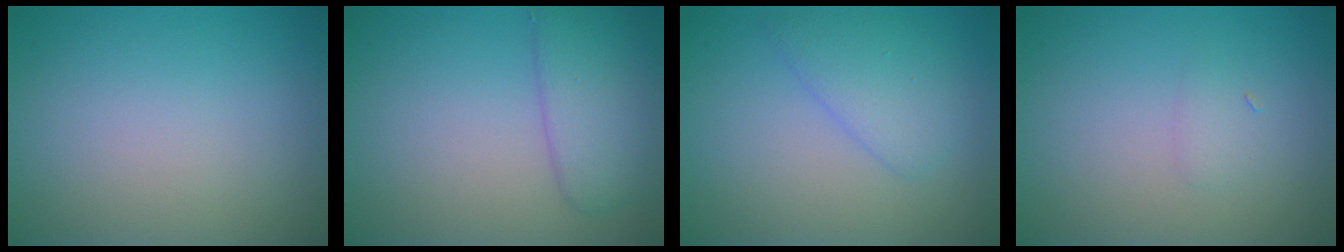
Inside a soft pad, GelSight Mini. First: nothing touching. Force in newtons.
{"total": 3.8, "press": 3.8, "slide": 0.2}
{"total": 3.0, "press": 3.0, "slide": 0.2}
{"total": 0.8, "press": 0.8, "slide": 0.1}